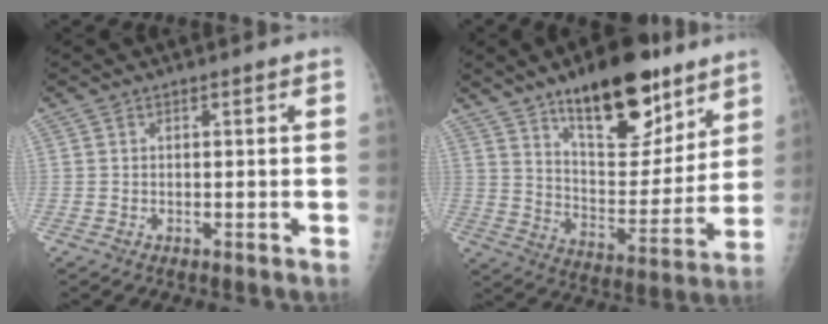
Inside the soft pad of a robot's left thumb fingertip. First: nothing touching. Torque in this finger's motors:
{"motor_torque": [0.41, 0.41, 0.74, -1.17, 0.09]}